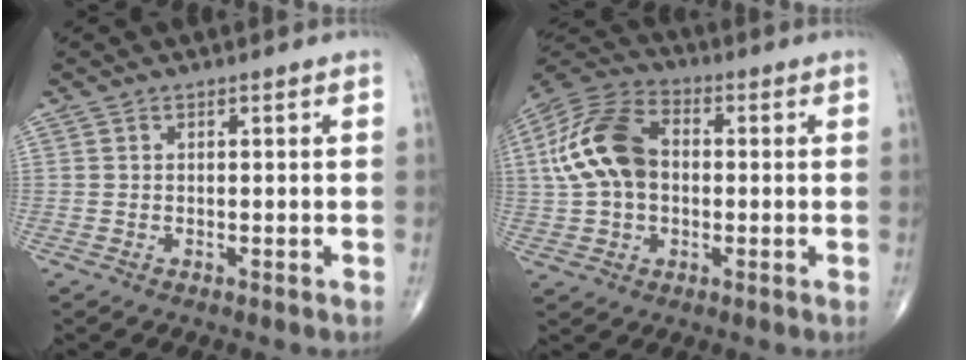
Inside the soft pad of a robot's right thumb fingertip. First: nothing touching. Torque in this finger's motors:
{"motor_torque": [0.32, 1.92, 0.19, -0.01, 0.17]}